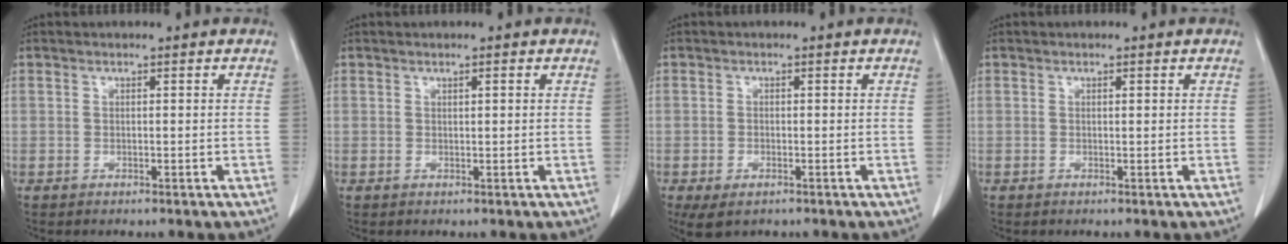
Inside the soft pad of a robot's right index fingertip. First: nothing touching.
{"total": 0.7, "force": [0.3, 0.1, 0.6], "torque": [-0.012, 0.001, 0.006]}
{"total": 4.0, "force": [-2.3, 2.0, 2.7], "torque": [-0.051, -0.009, -0.031]}
{"total": 0.0}